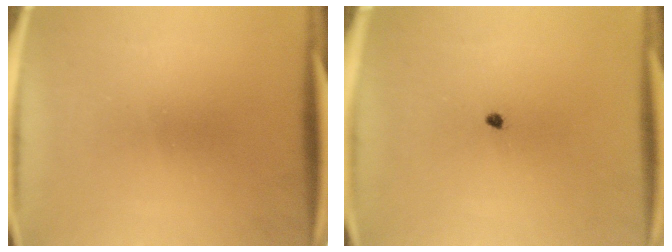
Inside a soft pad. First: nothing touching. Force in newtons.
{"total": 0.7}